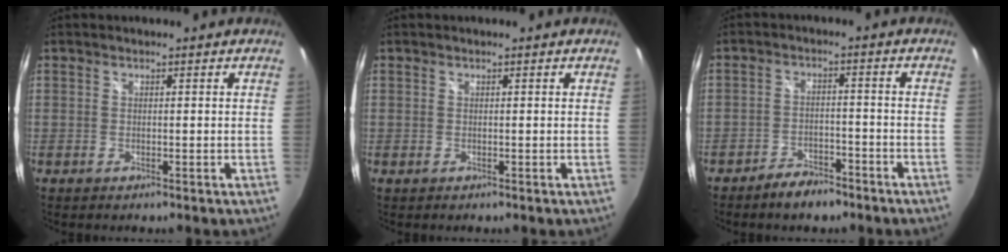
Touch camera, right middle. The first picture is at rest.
{"total": 0.0}
{"total": 5.2, "force": [-4.3, 2.1, 1.8], "torque": [-0.048, 0.009, -0.067]}